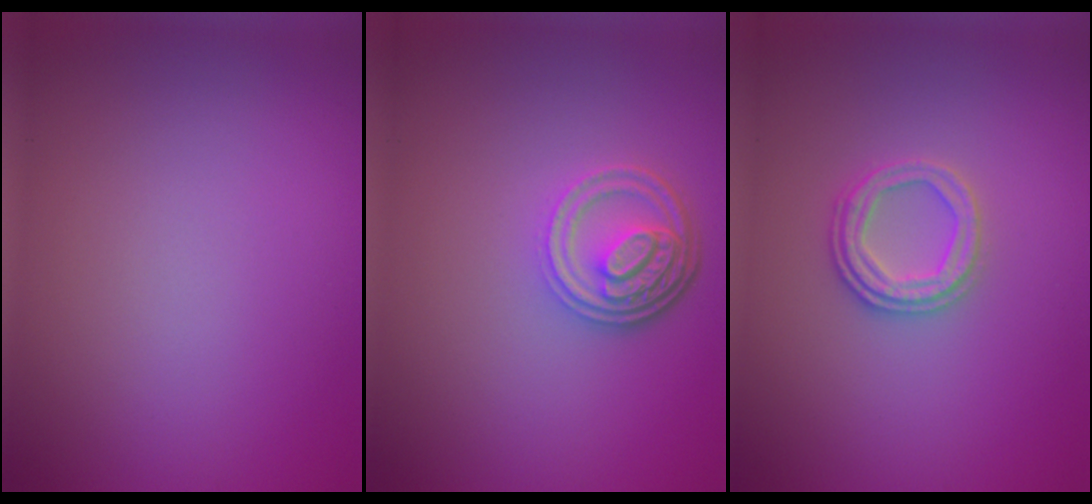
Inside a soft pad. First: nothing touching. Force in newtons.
{"total": 4.4, "press": 3.3, "slide": 2.9}
{"total": 2.5, "press": 2.4, "slide": 0.6}